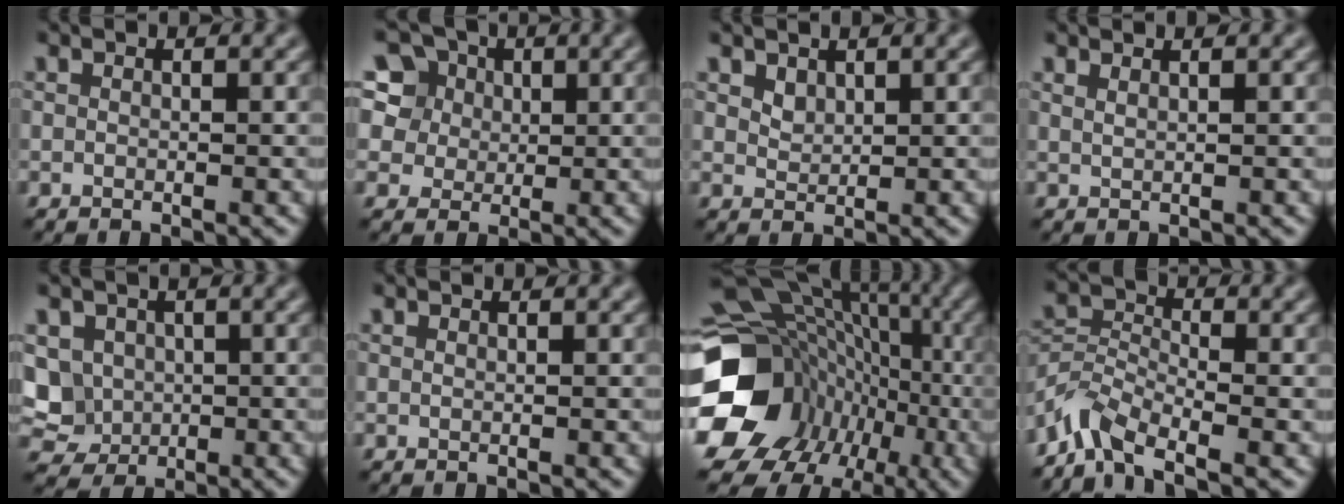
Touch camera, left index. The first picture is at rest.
{"total": 11.2, "force": [5.6, 8.6, 4.4], "torque": [-0.130, 0.024, 0.092]}
{"total": 1.1, "force": [0.8, 0.6, 0.4], "torque": [-0.014, -0.006, 0.019]}
{"total": 1.1, "force": [0.9, 0.3, 0.6], "torque": [-0.004, -0.003, 0.006]}
{"total": 4.6, "force": [0.2, 4.0, 2.1], "torque": [-0.046, -0.002, -0.002]}
{"total": 0.0}
{"total": 19.3, "force": [-4.2, 16.1, 9.8], "torque": [-0.176, -0.016, -0.077]}
{"total": 4.4, "force": [-3.7, 1.5, 1.9], "torque": [-0.041, -0.004, -0.090]}